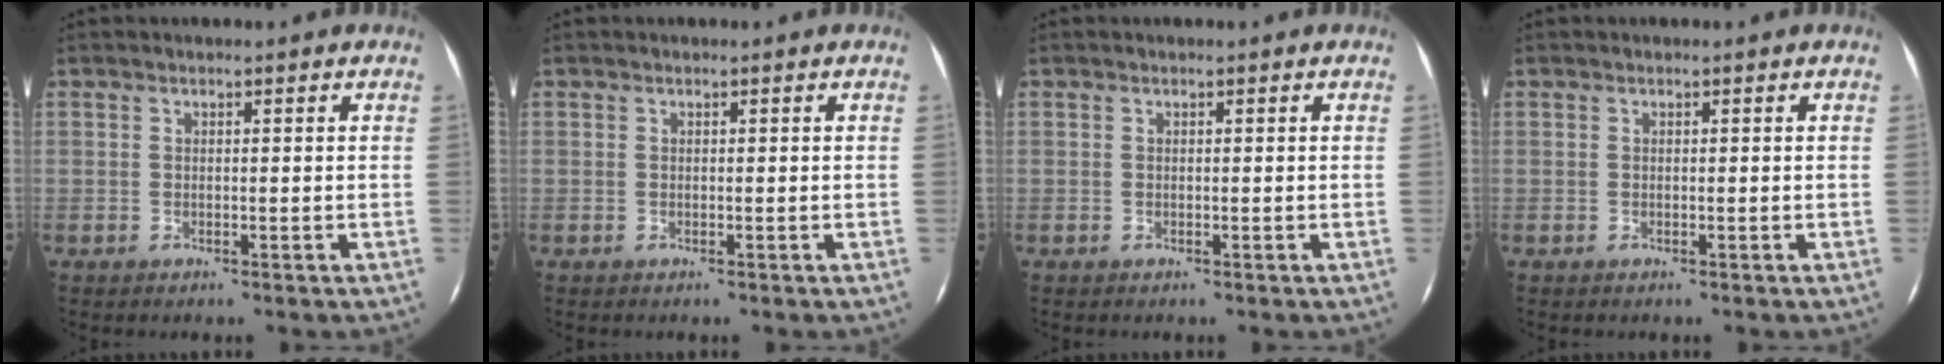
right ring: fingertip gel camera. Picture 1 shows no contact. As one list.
[{"total": 0.0}, {"total": 0.0}, {"total": 0.0}]